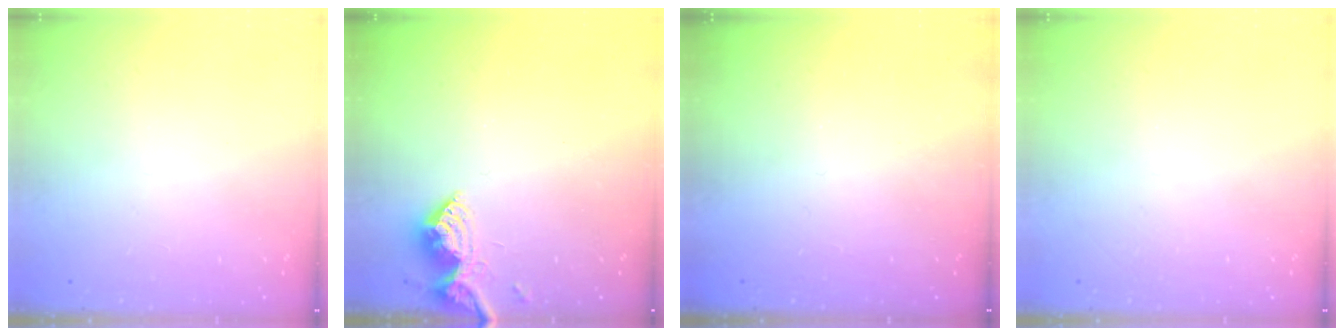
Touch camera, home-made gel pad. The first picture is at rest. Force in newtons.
{"total": 7.3, "press": 7.3, "slide": 0.3}
{"total": 0.9, "press": 0.9, "slide": 0.3}
{"total": 0.0}